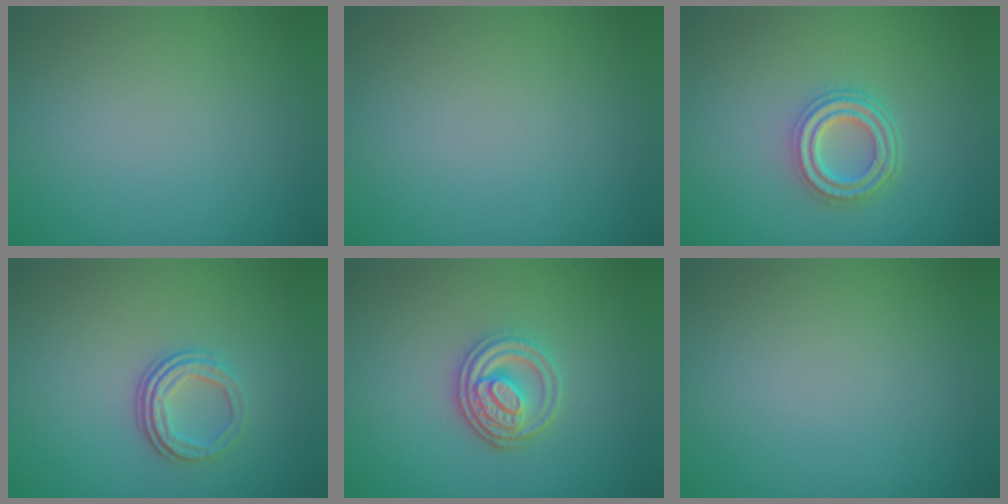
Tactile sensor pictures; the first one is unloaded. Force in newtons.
{"total": 0.0}
{"total": 3.8, "press": 3.0, "slide": 2.4}
{"total": 3.3, "press": 2.2, "slide": 2.4}
{"total": 3.5, "press": 3.0, "slide": 1.8}
{"total": 0.0}